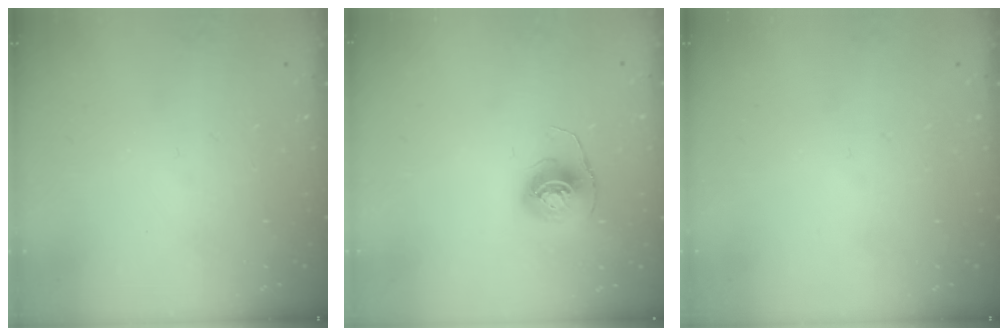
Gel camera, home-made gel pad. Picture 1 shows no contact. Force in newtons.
{"total": 6.0, "press": 6.0, "slide": 0.5}
{"total": 0.0}